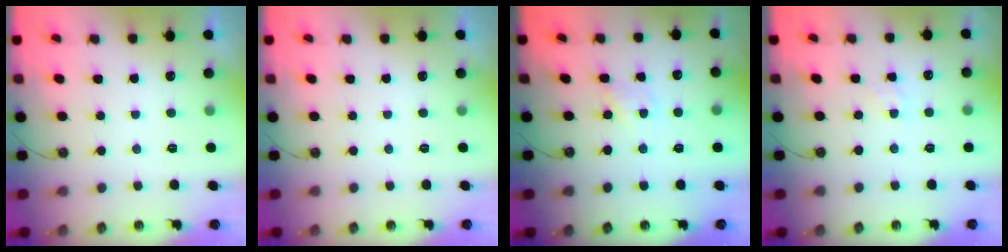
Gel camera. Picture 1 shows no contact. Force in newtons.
{"total": 0.0}
{"total": 2.7, "press": 2.7, "slide": 0.4}
{"total": 3.0, "press": 3.0, "slide": 0.4}